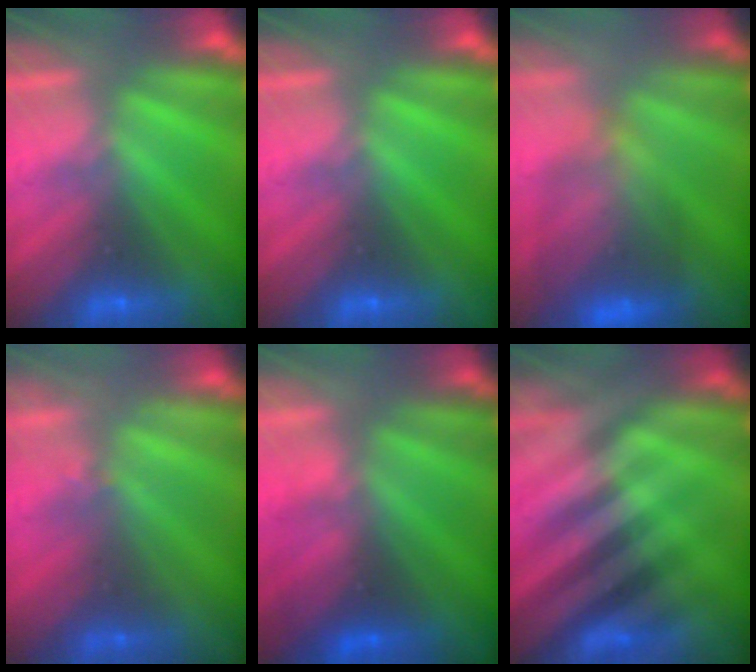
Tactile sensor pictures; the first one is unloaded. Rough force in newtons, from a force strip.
{"total": 0.0}
{"total": 9.4}
{"total": 2.3}
{"total": 3.1}
{"total": 2.5}